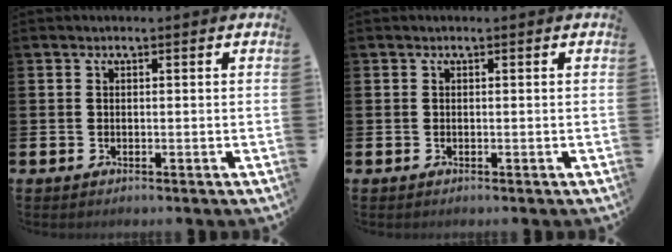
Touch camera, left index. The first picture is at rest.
{"total": 0.0}